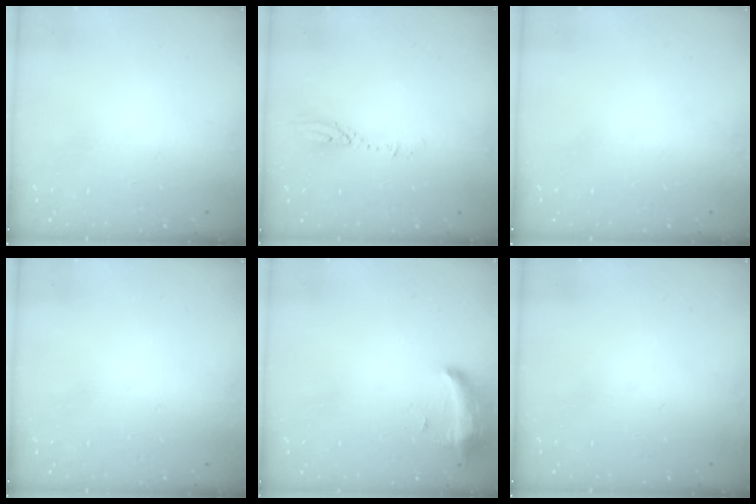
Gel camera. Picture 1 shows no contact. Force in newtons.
{"total": 3.5, "press": 3.4, "slide": 0.3}
{"total": 0.0}
{"total": 0.0}
{"total": 8.2, "press": 8.1, "slide": 1.6}
{"total": 2.8, "press": 2.2, "slide": 1.7}